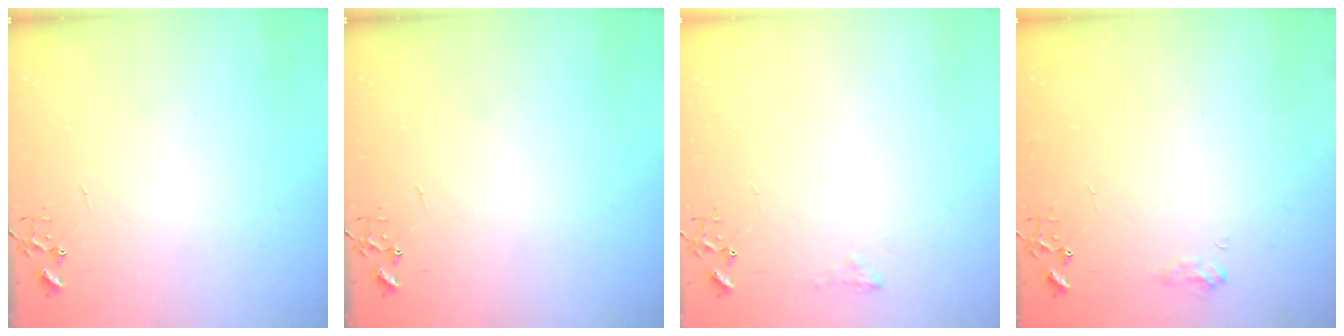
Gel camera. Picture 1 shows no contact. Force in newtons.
{"total": 0.0}
{"total": 5.9, "press": 5.9, "slide": 0.8}
{"total": 7.5, "press": 7.4, "slide": 0.8}